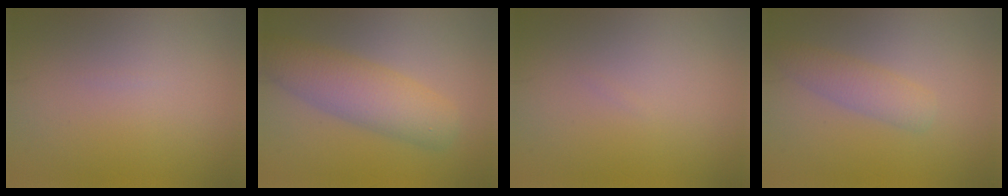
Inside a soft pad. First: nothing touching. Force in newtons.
{"total": 5.3, "press": 5.3, "slide": 0.2}
{"total": 0.0}
{"total": 2.5, "press": 2.5, "slide": 0.1}